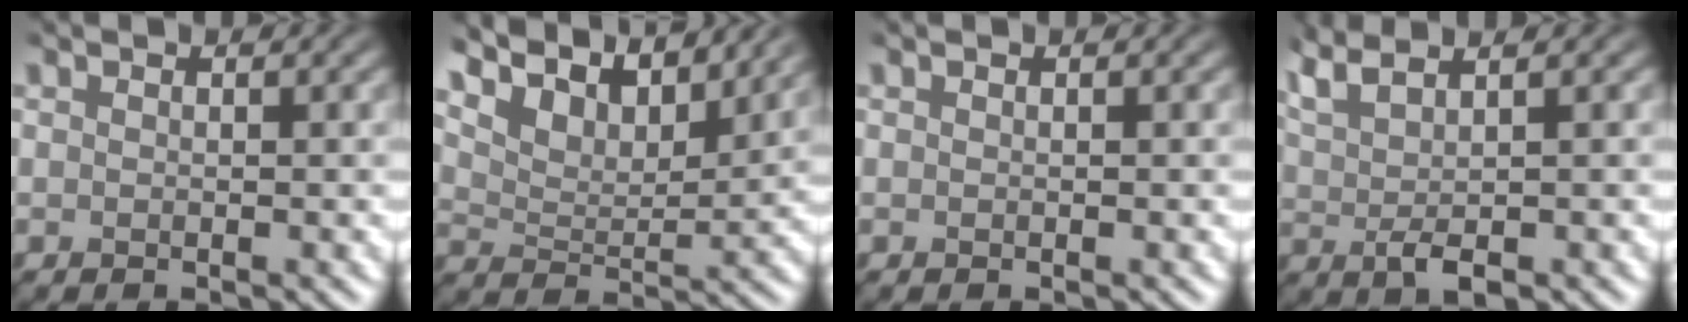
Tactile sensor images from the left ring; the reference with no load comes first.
{"total": 9.6, "force": [8.4, 2.7, 3.8], "torque": [-0.094, 0.001, 0.134]}
{"total": 0.0}
{"total": 3.7, "force": [1.5, 1.0, 3.2], "torque": [-0.070, 0.006, 0.036]}